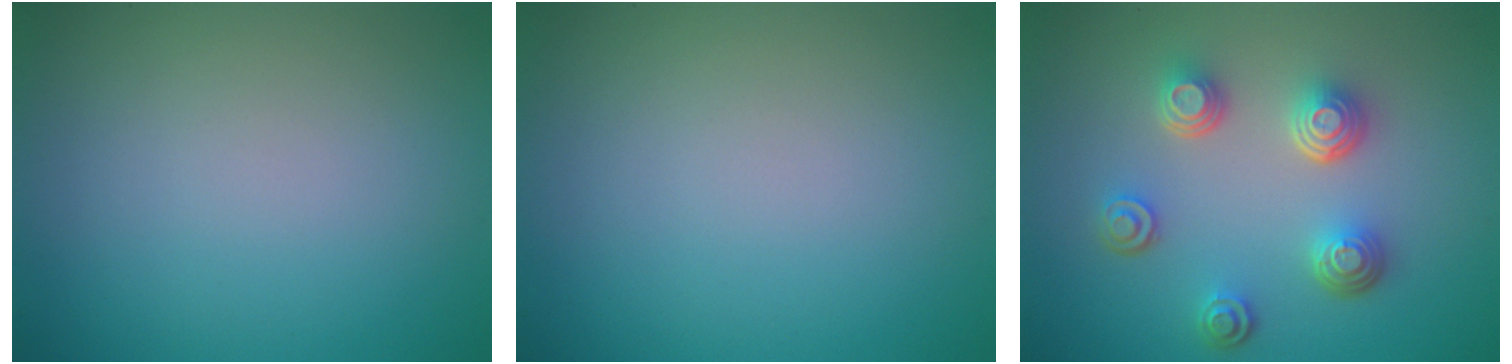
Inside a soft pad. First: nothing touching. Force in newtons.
{"total": 0.0}
{"total": 4.6, "press": 3.5, "slide": 3.0}